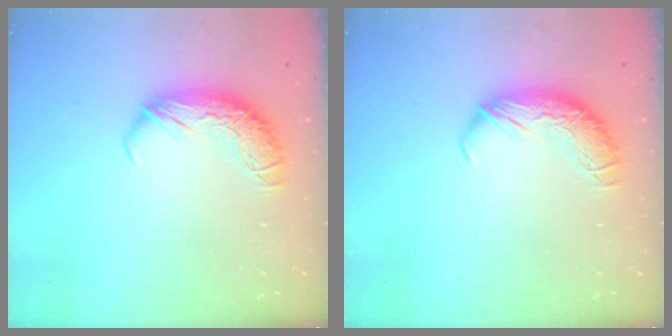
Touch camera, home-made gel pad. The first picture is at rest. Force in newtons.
{"total": 0.0}